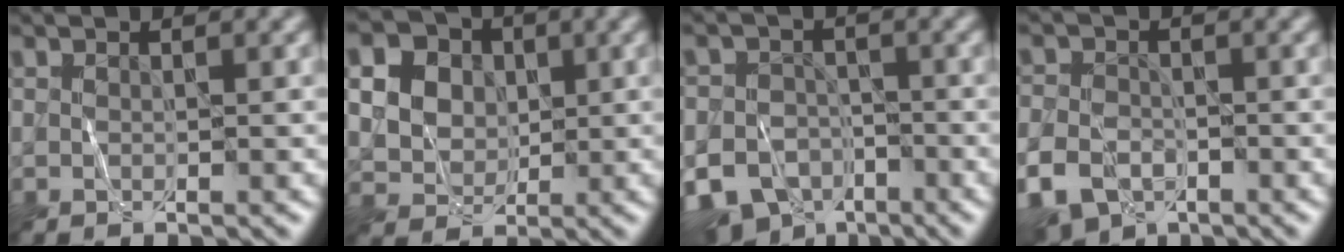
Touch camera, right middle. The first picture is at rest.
{"total": 13.5, "force": [4.6, 11.3, 5.8], "torque": [-0.140, 0.028, 0.075]}
{"total": 10.7, "force": [-6.4, 8.0, 3.3], "torque": [-0.049, -0.042, -0.123]}
{"total": 6.4, "force": [-3.6, 4.1, 3.4], "torque": [-0.067, -0.018, -0.069]}